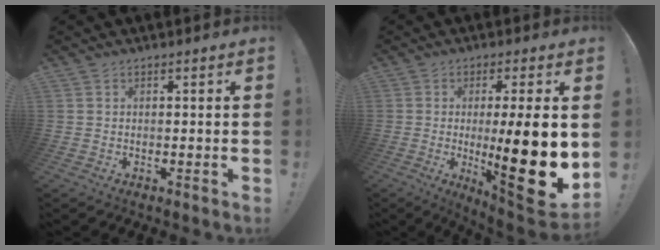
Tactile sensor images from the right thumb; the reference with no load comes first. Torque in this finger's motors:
{"motor_torque": [1.76, 3.25, 1.77, -1.00, 0.62]}